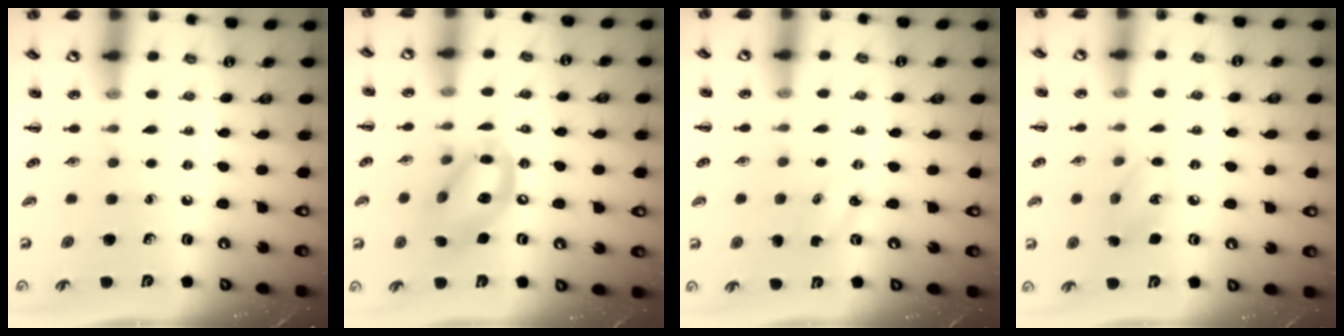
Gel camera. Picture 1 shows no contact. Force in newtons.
{"total": 13.5, "press": 13.0, "slide": 3.6}
{"total": 2.9, "press": 2.7, "slide": 0.8}
{"total": 6.3, "press": 6.2, "slide": 1.4}